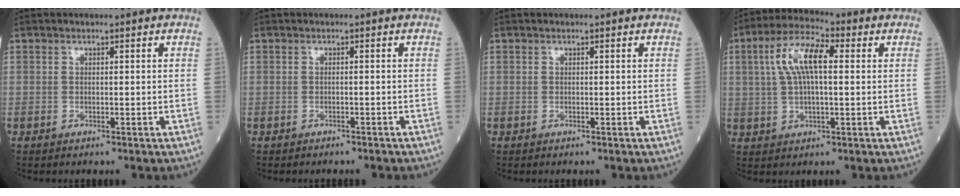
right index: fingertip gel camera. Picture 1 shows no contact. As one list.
[{"total": 2.1, "force": [-1.9, 0.4, 0.8], "torque": [-0.019, -0.004, -0.020]}, {"total": 0.0}, {"total": 9.2, "force": [2.1, 2.9, 8.5], "torque": [-0.175, 0.025, 0.037]}]